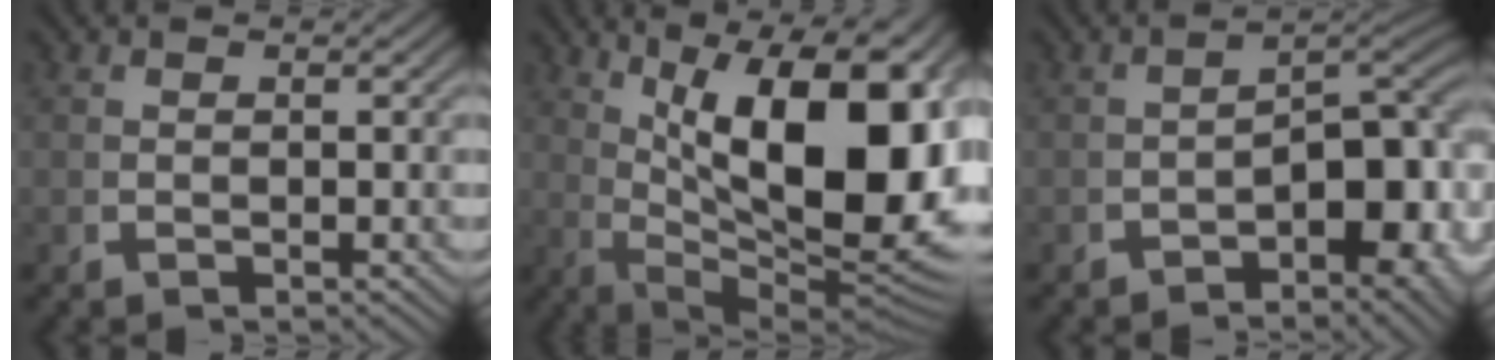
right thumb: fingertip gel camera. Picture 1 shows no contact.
{"total": 20.9, "force": [1.1, 11.4, 17.6], "torque": [-0.269, -0.065, 0.058]}
{"total": 8.4, "force": [-2.2, 4.2, 7.0], "torque": [-0.087, -0.031, -0.020]}